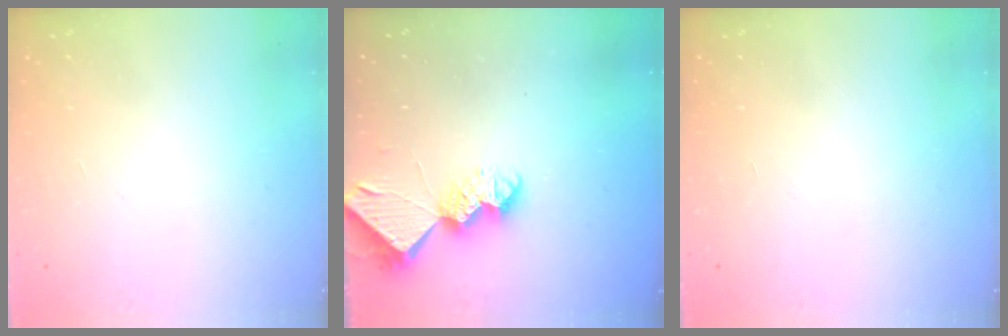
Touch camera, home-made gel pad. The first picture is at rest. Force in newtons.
{"total": 8.8, "press": 8.8, "slide": 1.0}
{"total": 0.0}